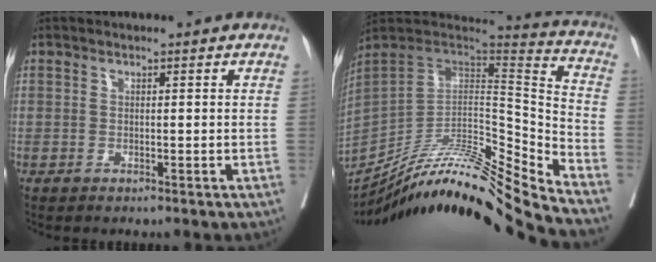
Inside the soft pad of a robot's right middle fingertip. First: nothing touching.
{"total": 25.7, "force": [-22.4, -0.8, 12.7], "torque": [-0.200, -0.013, -0.371]}